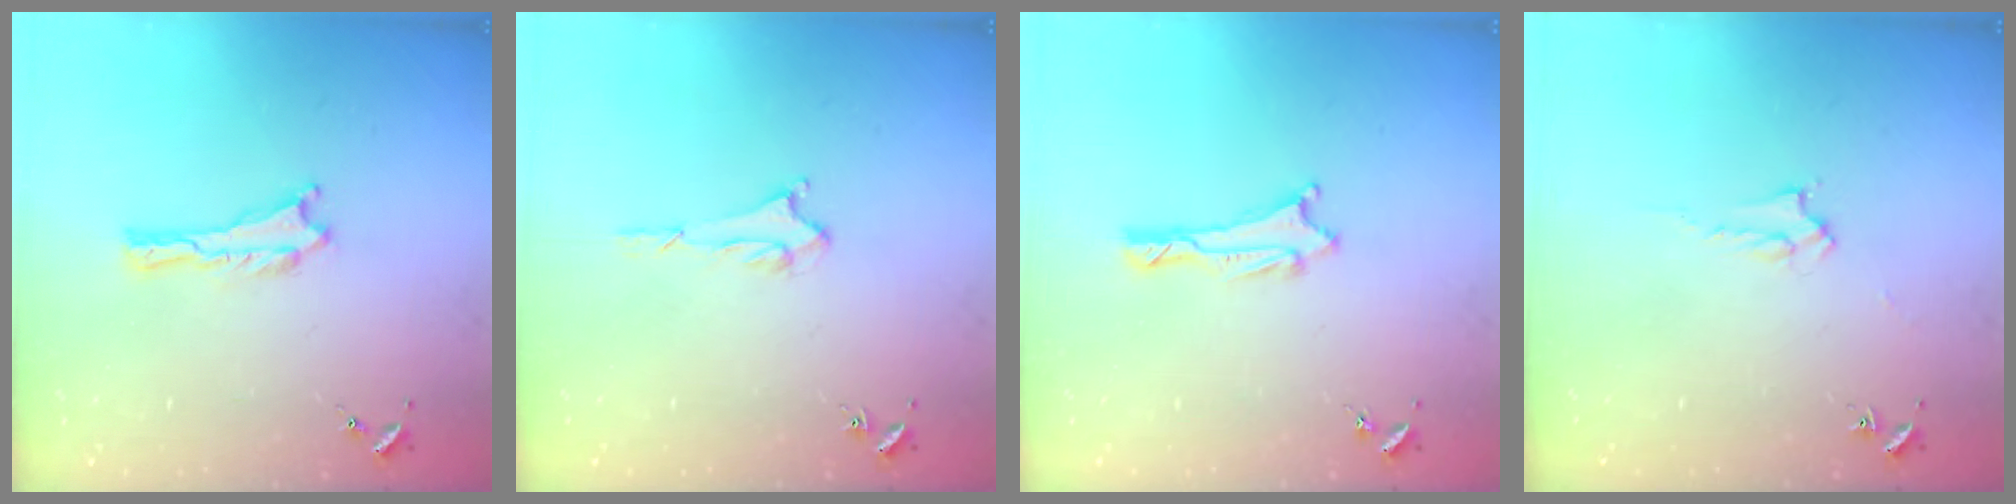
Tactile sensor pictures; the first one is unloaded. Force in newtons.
{"total": 1.5, "press": 1.5, "slide": 0.2}
{"total": 1.0, "press": 1.0, "slide": 0.2}
{"total": 2.0, "press": 2.0, "slide": 0.2}